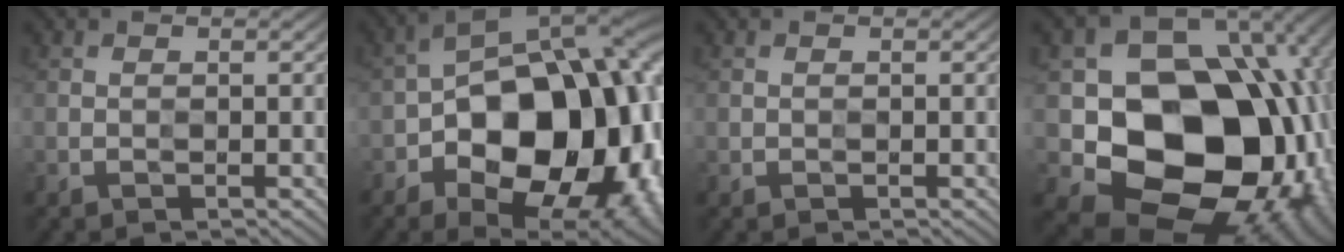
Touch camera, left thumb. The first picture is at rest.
{"total": 20.2, "force": [-5.9, 13.1, 14.1], "torque": [-0.200, -0.011, -0.076]}
{"total": 0.8, "force": [0.0, 0.7, 0.3], "torque": [-0.006, 0.001, -0.001]}
{"total": 16.5, "force": [-1.9, 13.5, 9.3], "torque": [-0.126, -0.042, -0.013]}